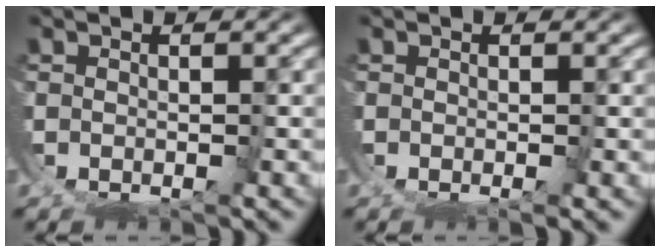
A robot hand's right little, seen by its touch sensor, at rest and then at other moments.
{"total": 0.8, "force": [-0.5, 0.2, 0.6], "torque": [-0.002, 0.003, -0.010]}